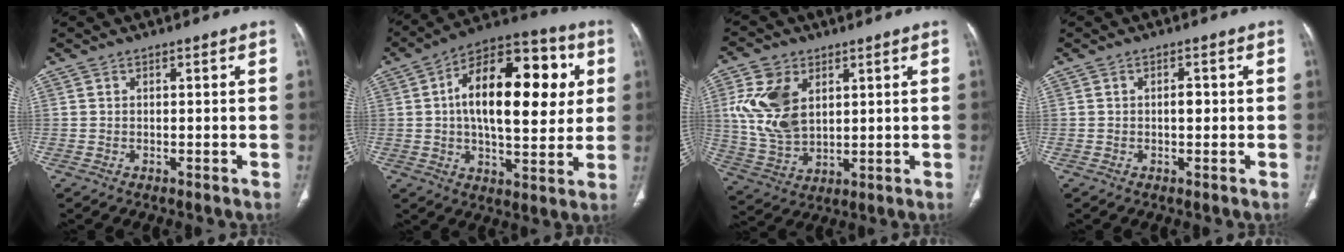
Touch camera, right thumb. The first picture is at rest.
{"total": 23.2, "force": [4.2, 11.3, 19.8], "torque": [-0.267, 0.016, 0.051]}
{"total": 8.0, "force": [1.7, 6.0, 5.1], "torque": [-0.083, -0.006, 0.037]}
{"total": 1.6, "force": [-0.1, 0.8, 1.3], "torque": [-0.017, 0.002, -0.003]}